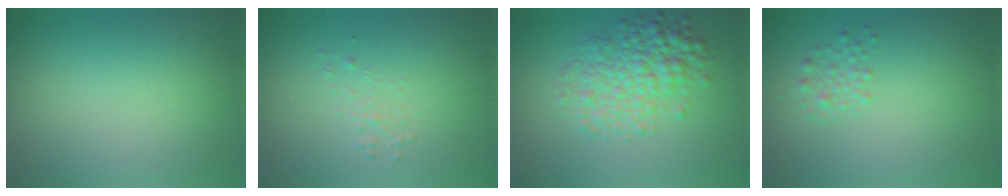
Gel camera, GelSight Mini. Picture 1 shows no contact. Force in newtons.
{"total": 0.9, "press": 0.9, "slide": 0.0}
{"total": 4.8, "press": 4.8, "slide": 0.1}
{"total": 1.4, "press": 1.3, "slide": 0.1}